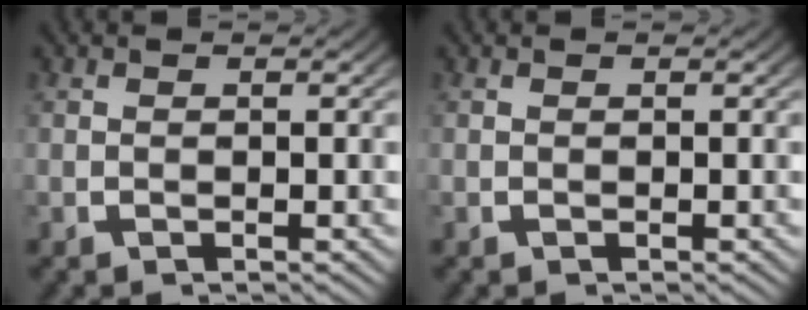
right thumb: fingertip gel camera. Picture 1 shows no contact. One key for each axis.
{"total": 0.0}